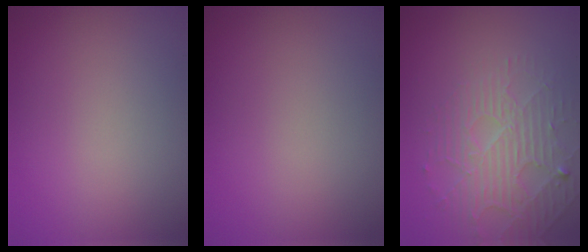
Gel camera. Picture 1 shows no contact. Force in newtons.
{"total": 0.0}
{"total": 4.5, "press": 3.3, "slide": 3.1}